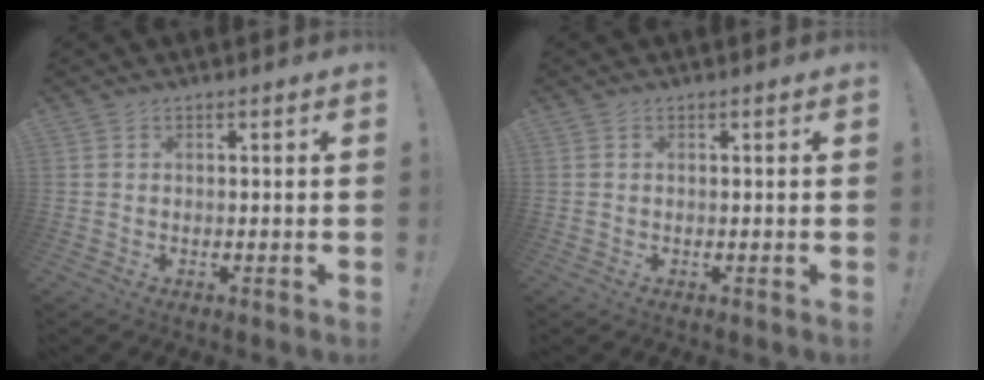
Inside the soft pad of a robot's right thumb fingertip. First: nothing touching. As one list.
[{"total": 0.0}]